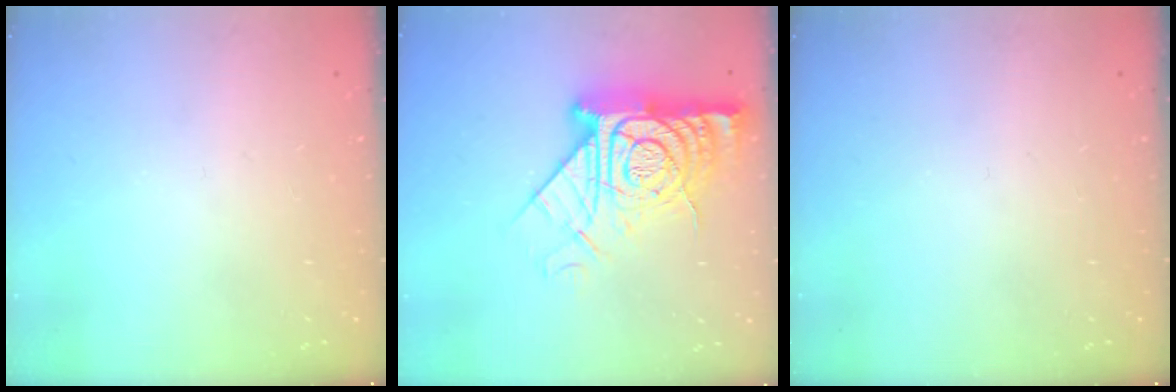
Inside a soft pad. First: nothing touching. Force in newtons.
{"total": 20.5, "press": 20.4, "slide": 1.7}
{"total": 0.0}